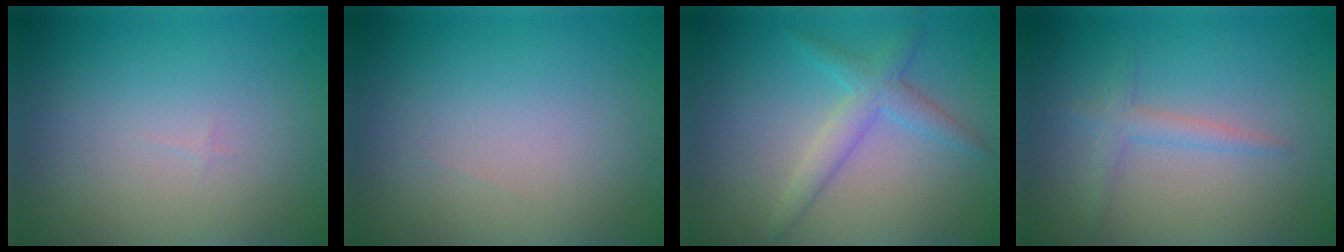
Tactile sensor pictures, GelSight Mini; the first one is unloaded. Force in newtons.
{"total": 0.0}
{"total": 2.9, "press": 2.9, "slide": 0.1}
{"total": 1.6, "press": 1.6, "slide": 0.1}